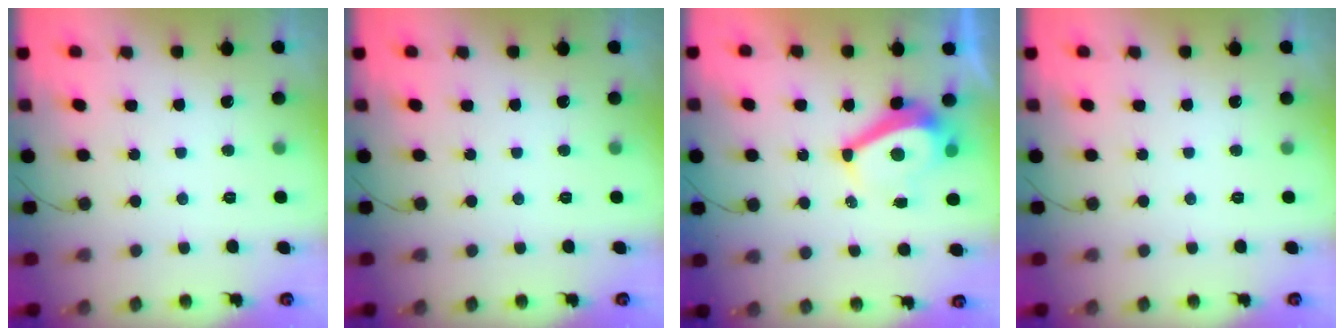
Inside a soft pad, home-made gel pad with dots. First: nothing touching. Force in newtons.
{"total": 0.0}
{"total": 7.8, "press": 7.8, "slide": 0.5}
{"total": 0.0}